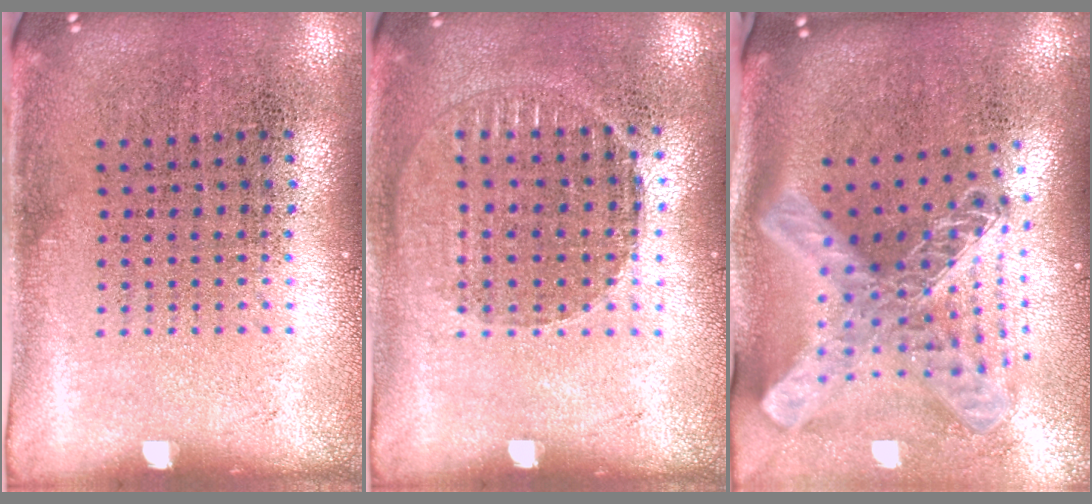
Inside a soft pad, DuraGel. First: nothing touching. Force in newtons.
{"total": 1.1, "press": 1.1, "slide": 0.1}
{"total": 3.0, "press": 2.1, "slide": 2.1}